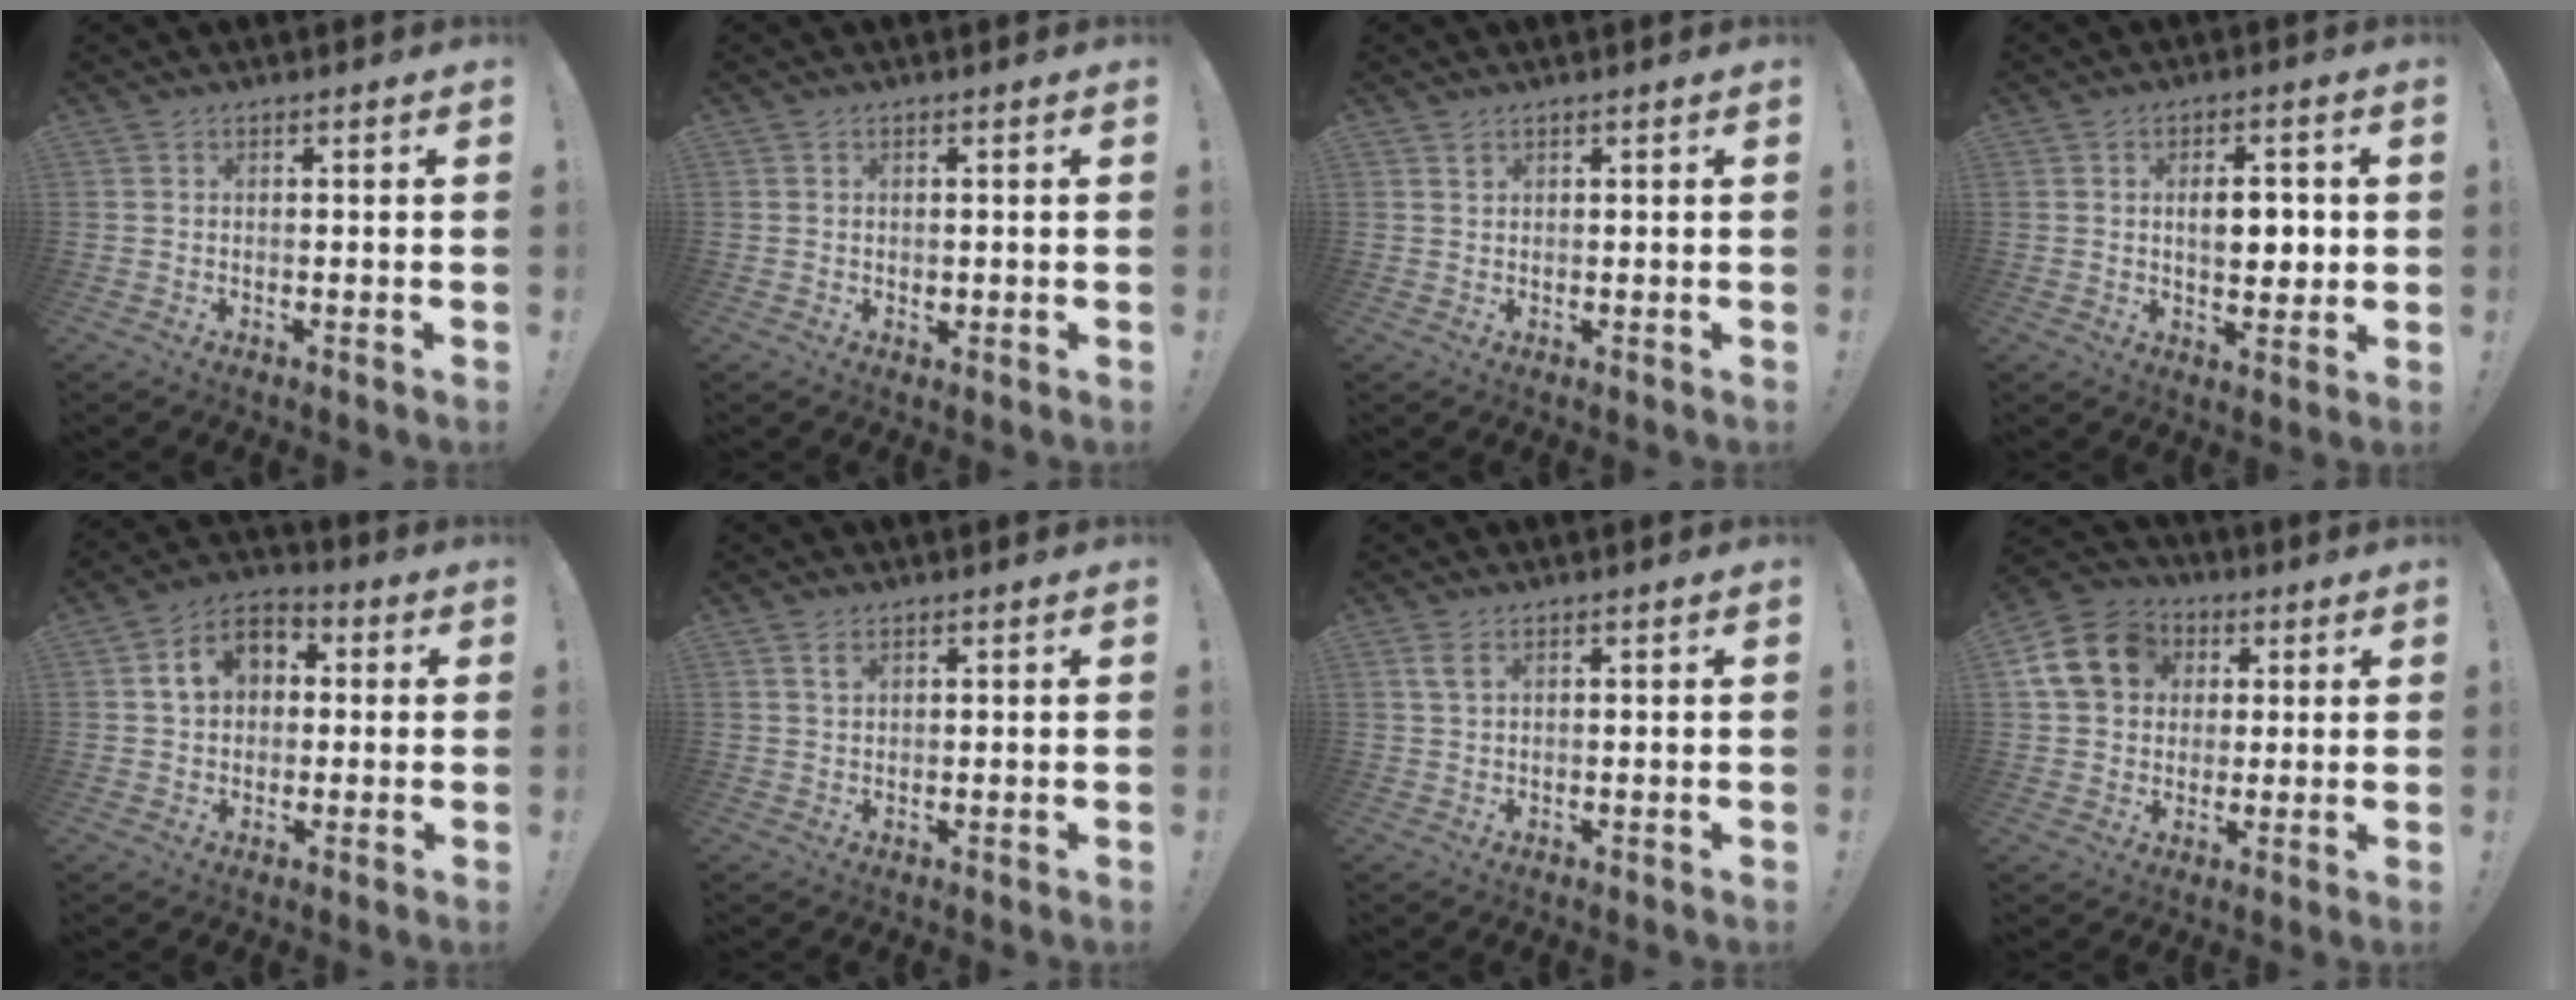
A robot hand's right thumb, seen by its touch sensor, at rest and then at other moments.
{"total": 0.8, "force": [0.2, 0.7, 0.3], "torque": [0.003, -0.002, 0.003]}
{"total": 1.2, "force": [0.9, 0.6, 0.5], "torque": [0.005, -0.006, 0.014]}
{"total": 6.7, "force": [0.4, 3.7, 5.5], "torque": [-0.074, 0.000, 0.003]}
{"total": 9.8, "force": [2.4, 7.6, 5.6], "torque": [-0.089, 0.011, 0.050]}
{"total": 2.0, "force": [1.2, 1.0, 1.2], "torque": [-0.011, -0.005, 0.020]}
{"total": 3.1, "force": [1.5, 1.4, 2.4], "torque": [-0.042, -0.001, 0.027]}
{"total": 15.4, "force": [4.2, 12.8, 7.4], "torque": [-0.111, -0.002, 0.088]}